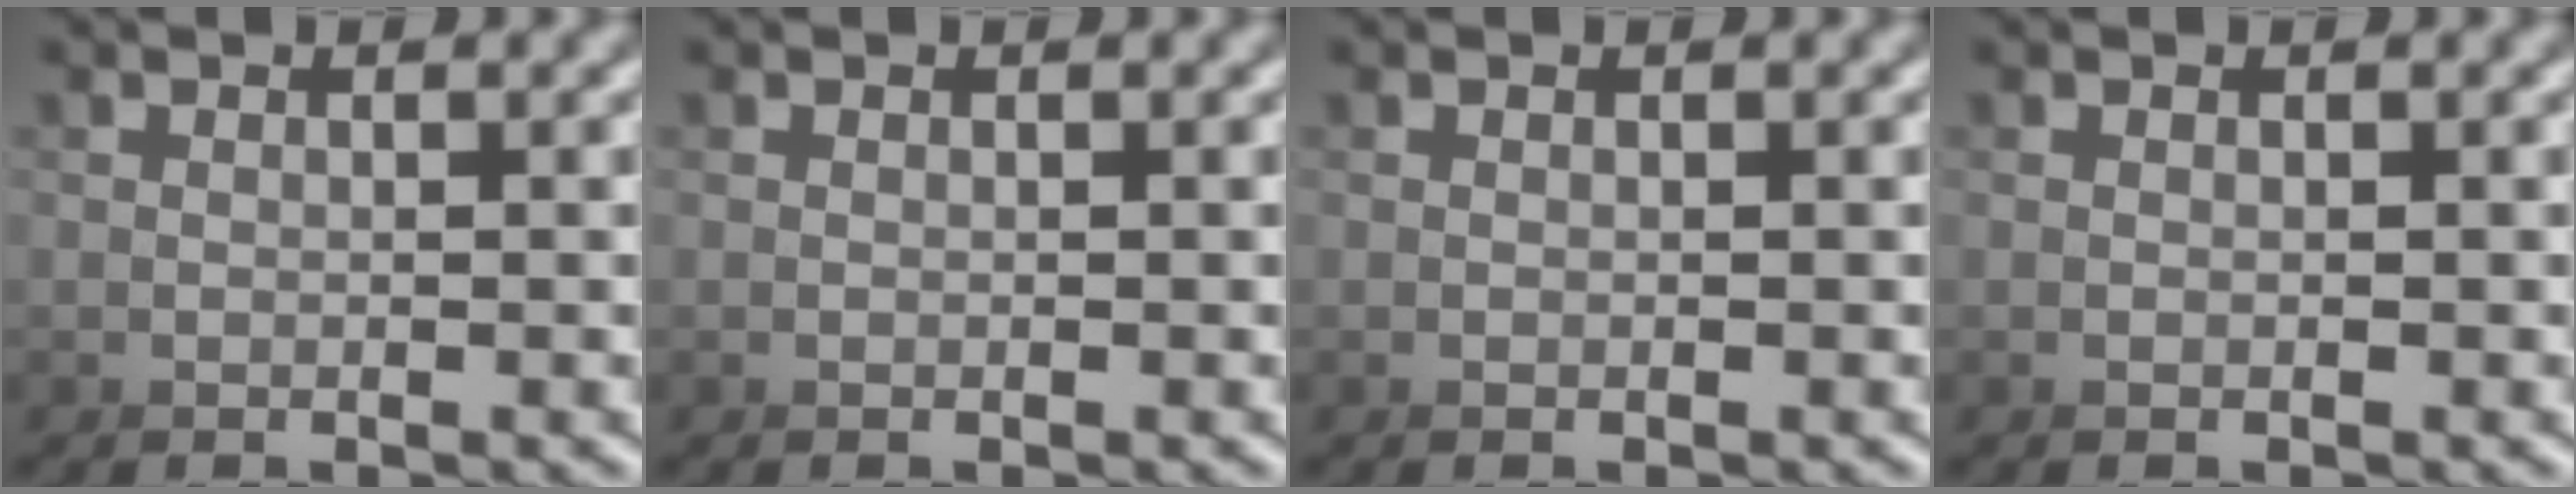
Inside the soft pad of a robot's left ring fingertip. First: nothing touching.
{"total": 0.0}
{"total": 0.0}
{"total": 0.0}